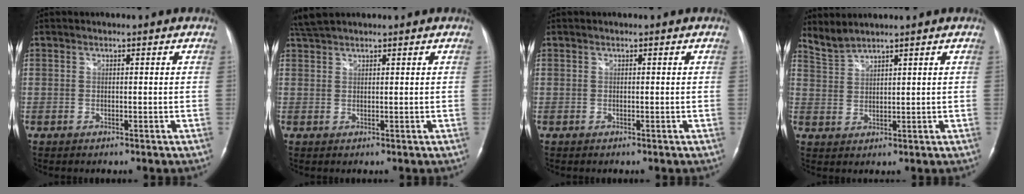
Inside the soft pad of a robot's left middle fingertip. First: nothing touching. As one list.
[{"total": 3.4, "force": [3.2, 0.3, 1.3], "torque": [-0.035, 0.021, 0.066]}, {"total": 0.0}, {"total": 3.1, "force": [3.1, -0.5, 0.1], "torque": [-0.014, 0.006, 0.073]}]